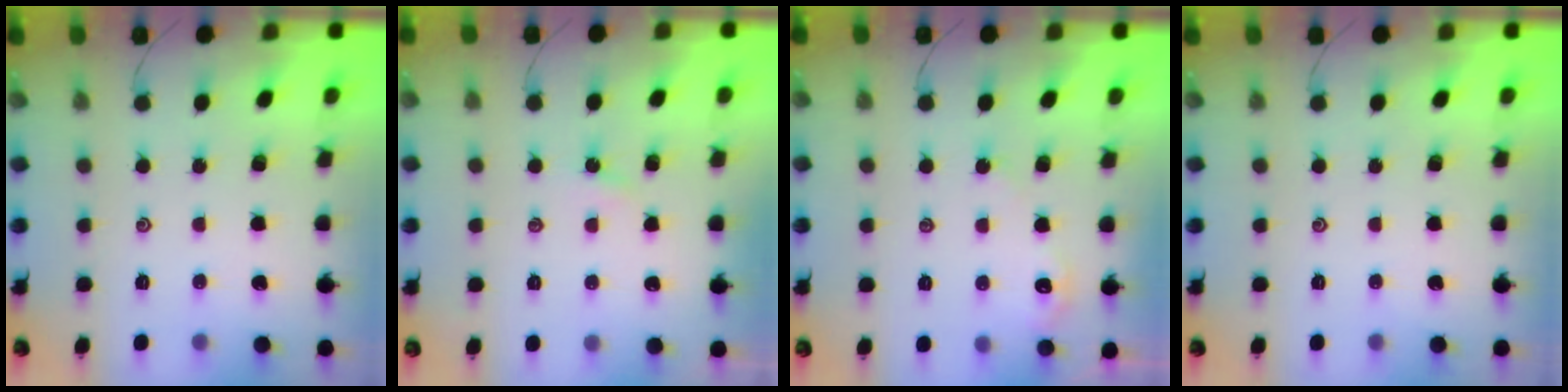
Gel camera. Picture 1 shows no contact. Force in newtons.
{"total": 1.4, "press": 1.4, "slide": 0.2}
{"total": 2.7, "press": 2.7, "slide": 0.3}
{"total": 0.0}